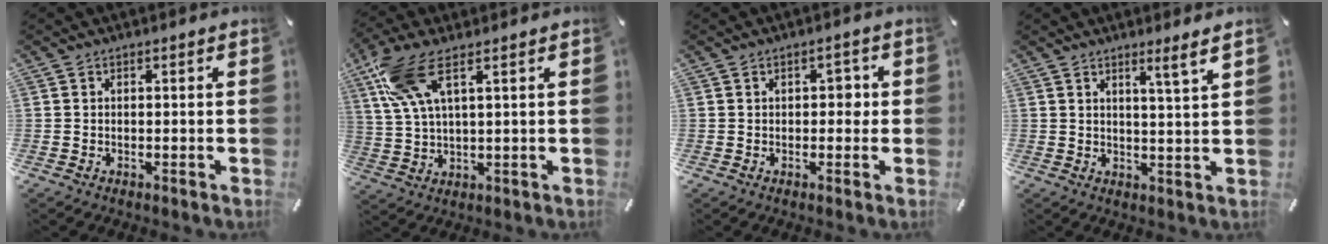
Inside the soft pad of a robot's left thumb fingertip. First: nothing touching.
{"total": 10.0, "force": [5.2, 3.5, 7.8], "torque": [-0.183, -0.004, 0.095]}
{"total": 2.8, "force": [0.1, 1.9, 2.1], "torque": [-0.025, 0.003, -0.006]}
{"total": 4.8, "force": [3.3, -0.8, 3.3], "torque": [-0.063, -0.019, 0.052]}